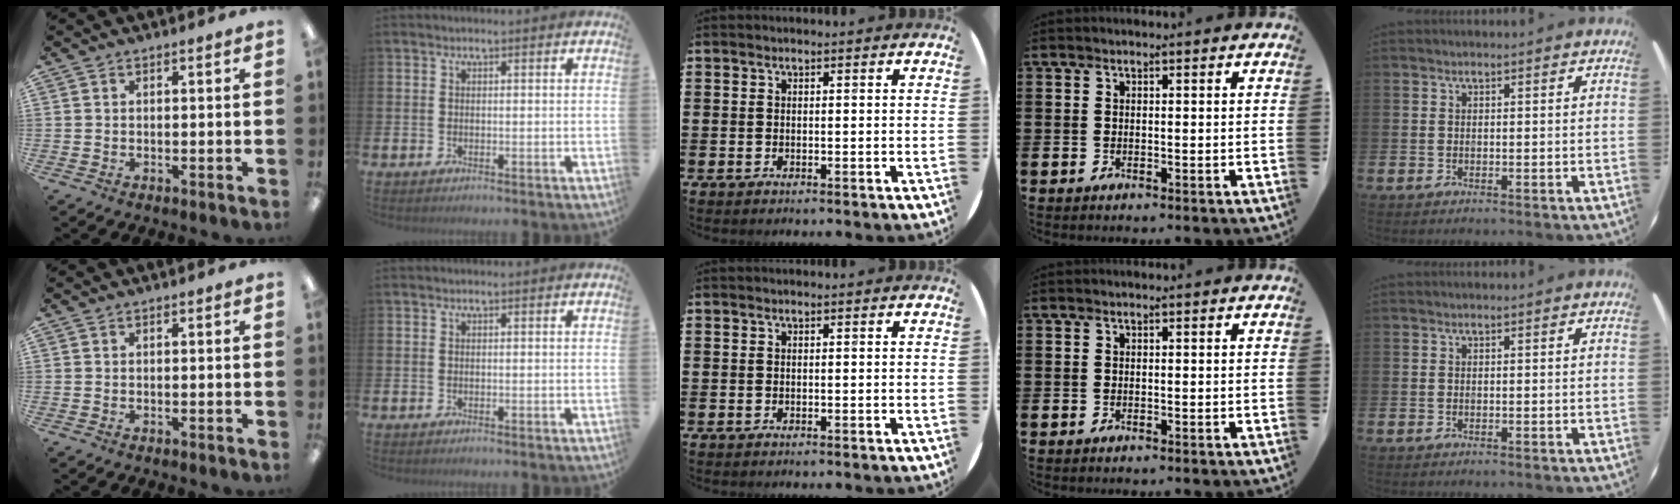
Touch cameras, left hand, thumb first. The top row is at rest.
{}